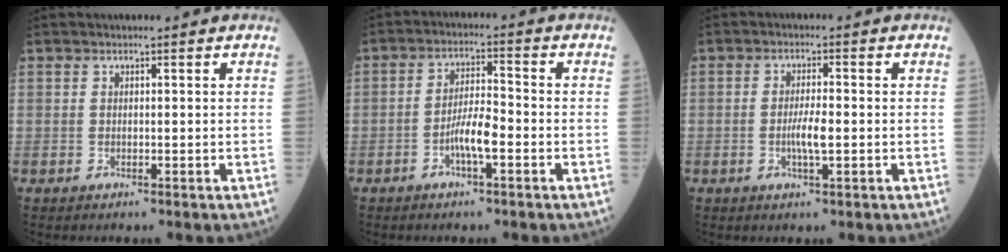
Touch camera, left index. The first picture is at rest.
{"total": 5.1, "force": [-2.3, 0.8, 4.5], "torque": [-0.087, 0.002, -0.047]}
{"total": 3.3, "force": [-0.9, 0.3, 3.2], "torque": [-0.062, -0.006, -0.018]}